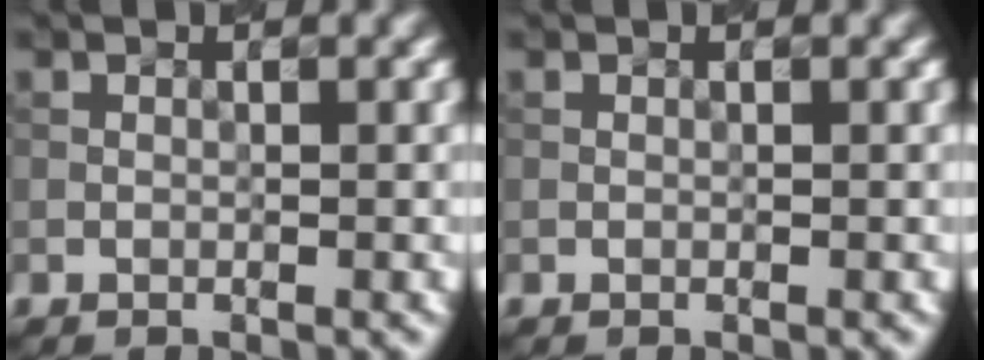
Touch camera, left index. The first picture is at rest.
{"total": 0.0}